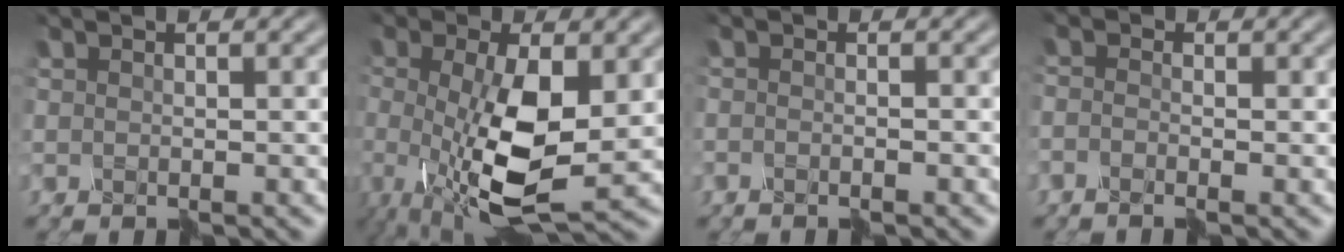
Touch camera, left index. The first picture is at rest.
{"total": 8.7, "force": [-1.5, 3.1, 8.0], "torque": [-0.173, -0.023, -0.019]}
{"total": 1.5, "force": [-1.3, -0.7, 0.0], "torque": [-0.001, -0.009, -0.015]}
{"total": 1.7, "force": [-1.7, 0.0, -0.4], "torque": [0.011, 0.002, -0.027]}